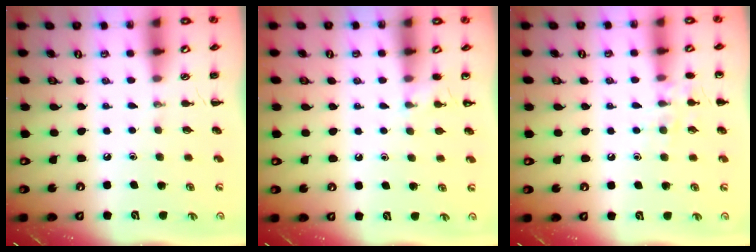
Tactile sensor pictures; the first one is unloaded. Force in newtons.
{"total": 3.6, "press": 3.4, "slide": 1.2}
{"total": 7.7, "press": 7.5, "slide": 1.4}